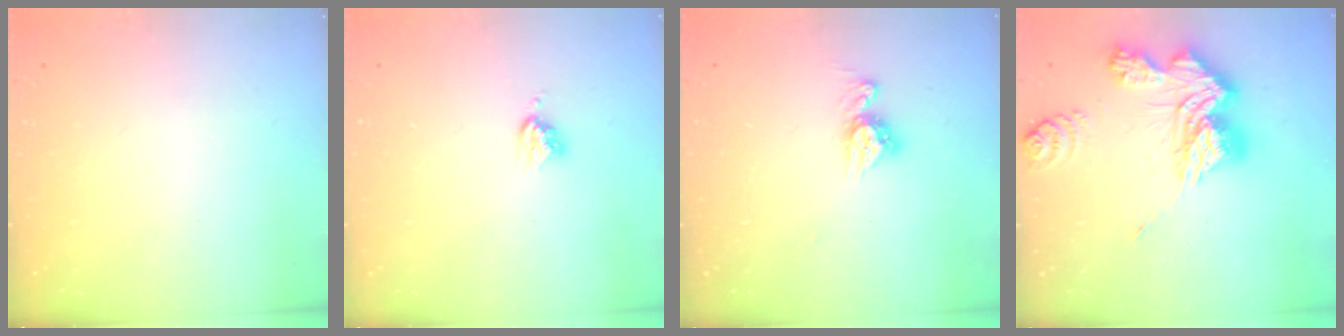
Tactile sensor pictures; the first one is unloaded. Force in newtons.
{"total": 3.7, "press": 3.7, "slide": 0.5}
{"total": 8.5, "press": 8.4, "slide": 0.8}
{"total": 20.4, "press": 20.3, "slide": 1.9}